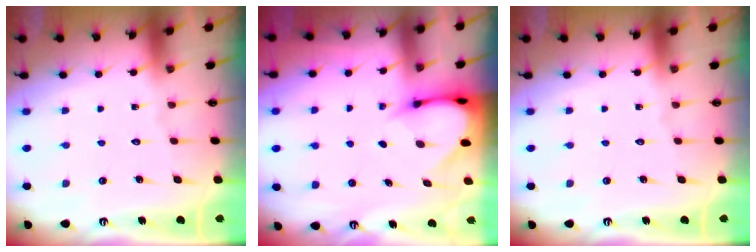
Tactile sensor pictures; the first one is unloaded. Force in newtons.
{"total": 3.7, "press": 3.7, "slide": 0.2}
{"total": 0.0}